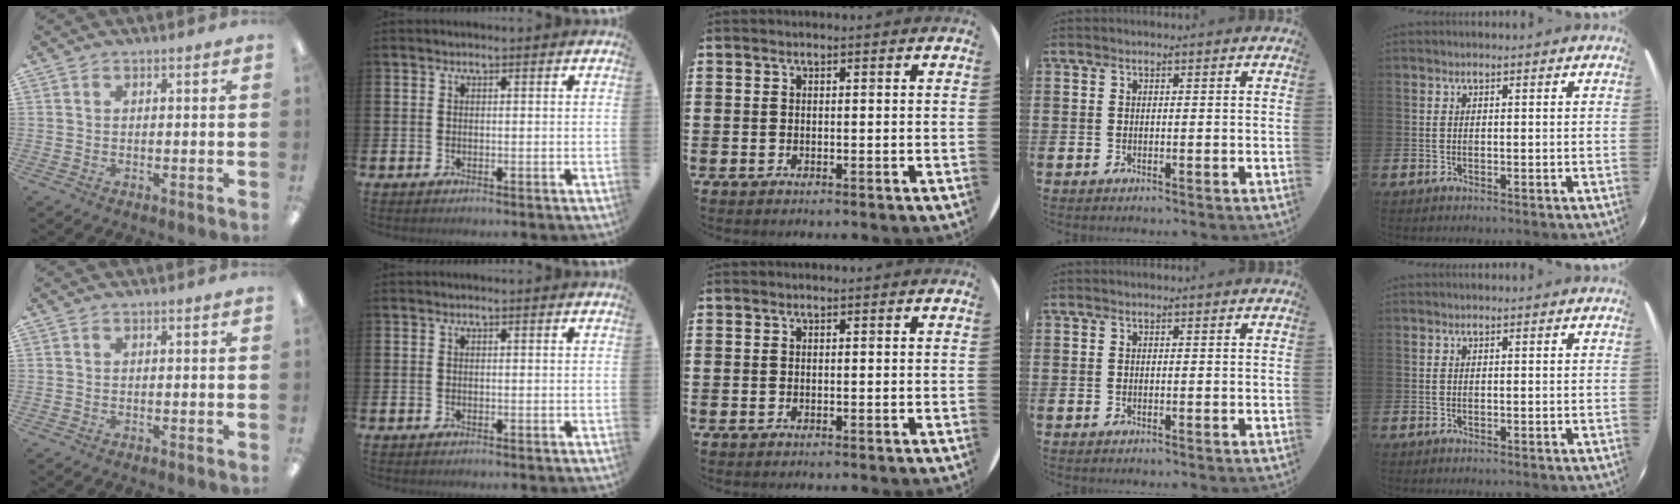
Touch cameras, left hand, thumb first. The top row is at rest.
{}